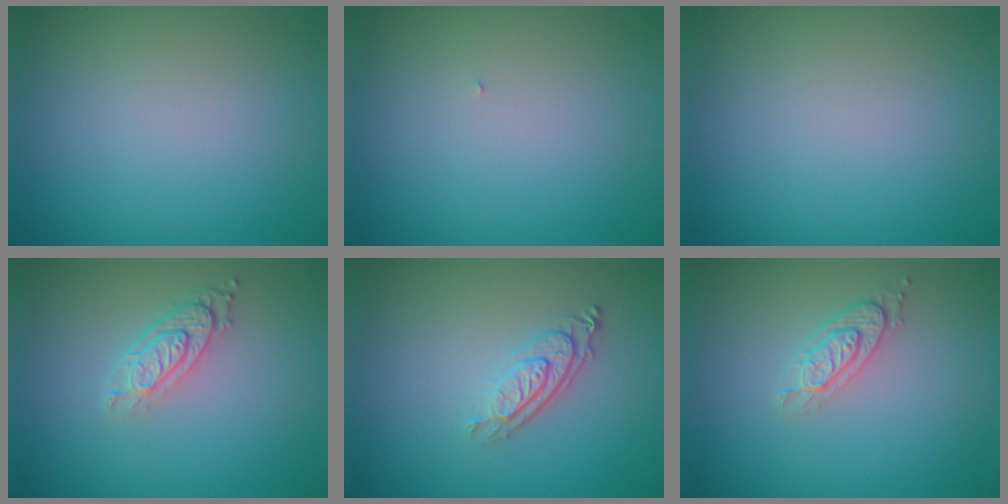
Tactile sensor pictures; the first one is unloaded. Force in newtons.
{"total": 0.0}
{"total": 0.0}
{"total": 3.2, "press": 2.3, "slide": 2.2}
{"total": 2.9, "press": 2.0, "slide": 2.0}
{"total": 2.0, "press": 1.9, "slide": 0.6}